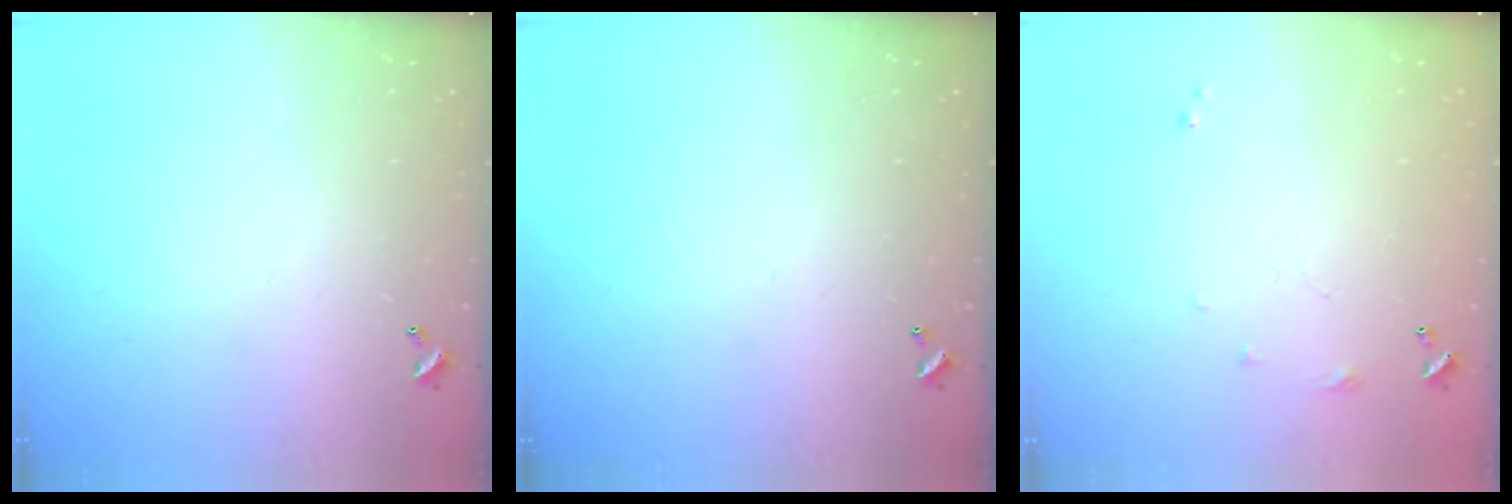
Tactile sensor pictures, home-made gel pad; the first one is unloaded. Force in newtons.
{"total": 0.0}
{"total": 5.9, "press": 5.9, "slide": 0.8}